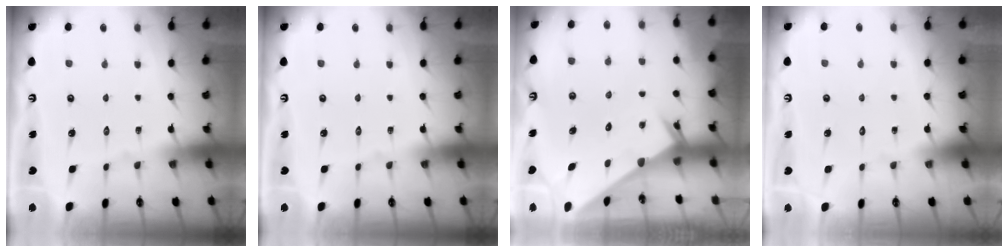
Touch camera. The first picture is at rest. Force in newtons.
{"total": 0.0}
{"total": 1.9, "press": 1.9, "slide": 0.1}
{"total": 1.8, "press": 1.7, "slide": 0.1}